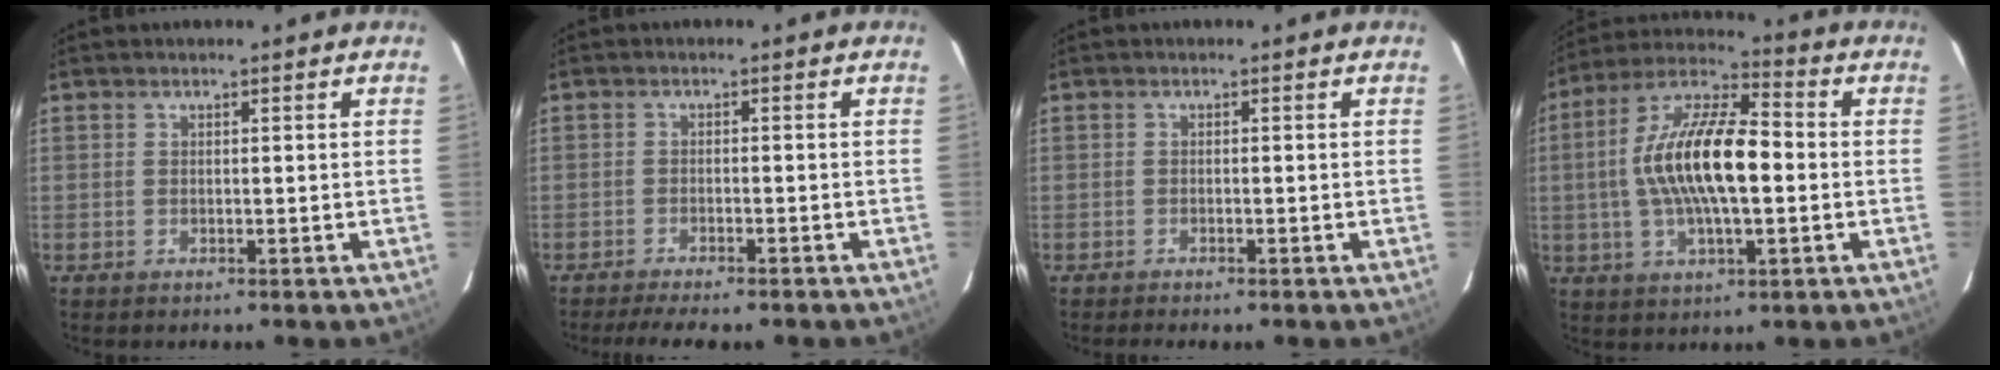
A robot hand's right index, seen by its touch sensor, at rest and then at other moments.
{"total": 6.8, "force": [-5.8, 1.1, 3.4], "torque": [-0.079, -0.018, -0.091]}
{"total": 1.3, "force": [-1.2, 0.2, 0.5], "torque": [-0.017, -0.002, -0.021]}
{"total": 16.6, "force": [-0.6, 5.9, 15.5], "torque": [-0.297, 0.013, -0.019]}